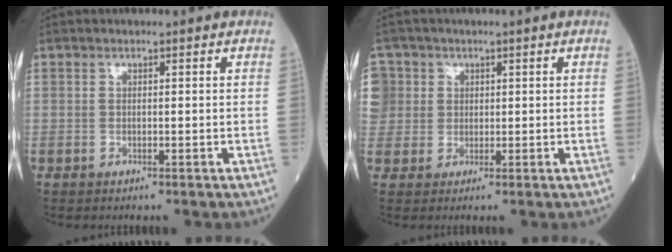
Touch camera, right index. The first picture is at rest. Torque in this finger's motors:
{"motor_torque": [0.02, 0.05, -0.06, -0.01]}